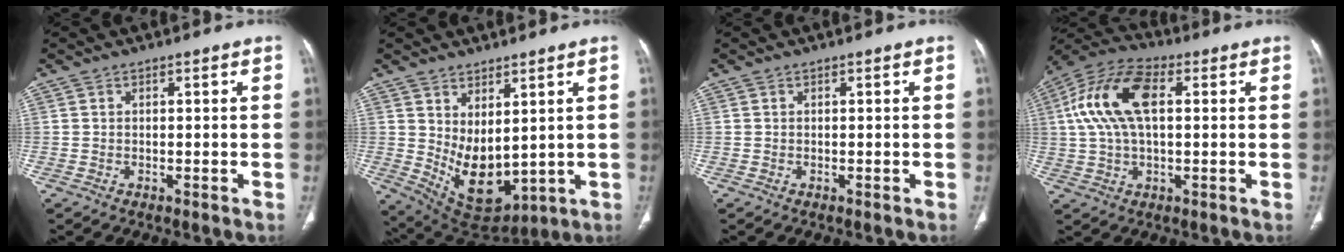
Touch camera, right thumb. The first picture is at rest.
{"total": 11.2, "force": [1.8, 6.3, 9.1], "torque": [-0.133, -0.032, 0.065]}
{"total": 0.0}
{"total": 14.7, "force": [2.8, 7.8, 12.2], "torque": [-0.253, 0.029, 0.048]}